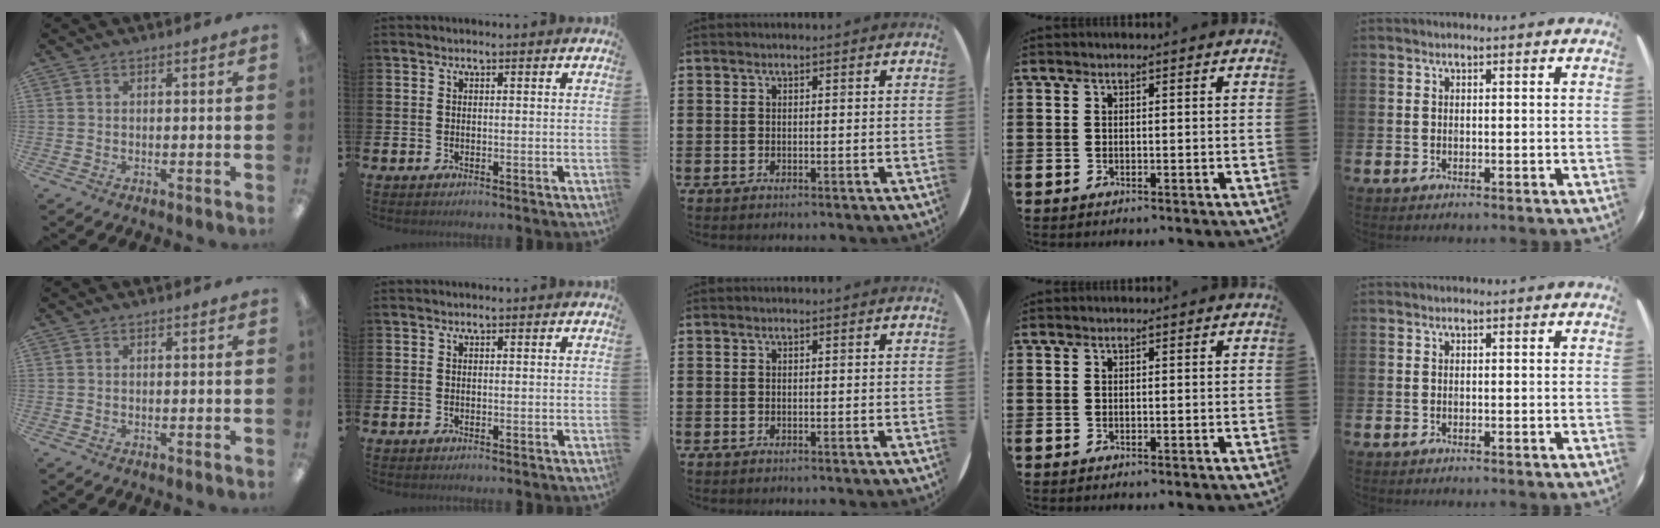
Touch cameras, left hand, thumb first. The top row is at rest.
{}